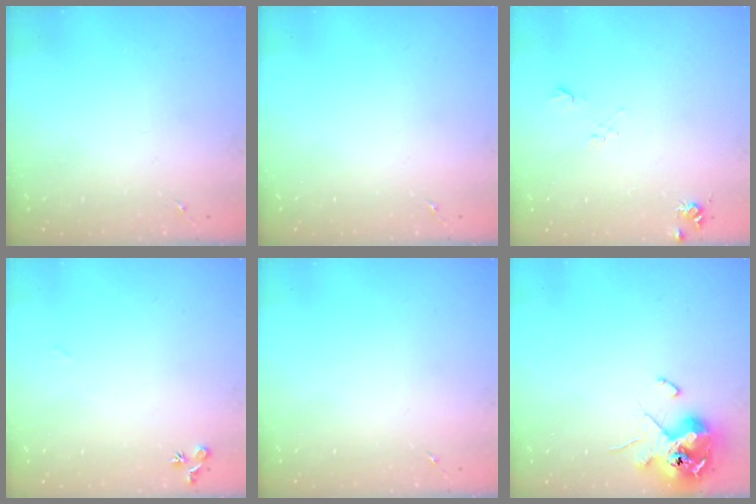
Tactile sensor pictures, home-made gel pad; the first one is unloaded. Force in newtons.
{"total": 0.0}
{"total": 8.2, "press": 8.2, "slide": 0.8}
{"total": 6.6, "press": 6.6, "slide": 0.6}
{"total": 0.0}
{"total": 12.4, "press": 12.2, "slide": 2.1}